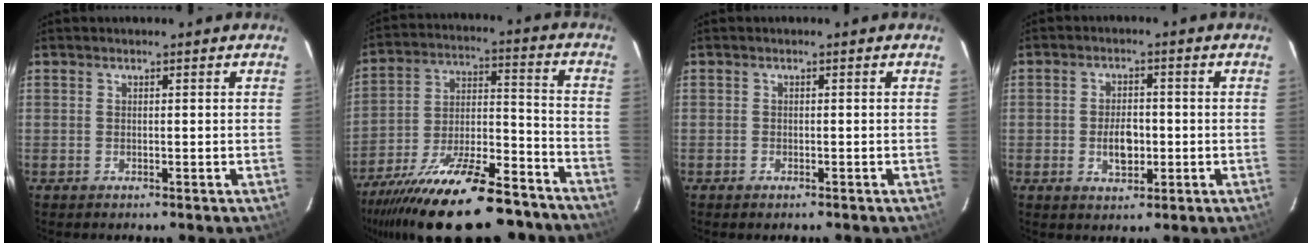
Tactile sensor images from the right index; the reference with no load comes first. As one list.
[{"total": 27.3, "force": [-21.2, 8.4, 14.9], "torque": [-0.272, -0.023, -0.314]}, {"total": 0.9, "force": [-0.7, 0.5, 0.3], "torque": [-0.006, 0.000, -0.012]}, {"total": 5.2, "force": [-1.1, 3.2, 3.9], "torque": [-0.072, 0.004, -0.014]}]